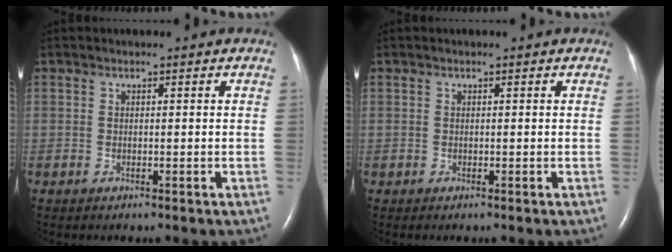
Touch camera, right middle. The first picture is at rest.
{"total": 0.0}